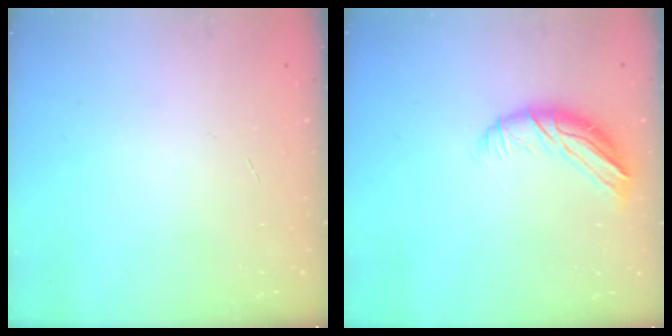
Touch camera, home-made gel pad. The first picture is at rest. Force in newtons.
{"total": 8.9, "press": 8.9, "slide": 1.2}